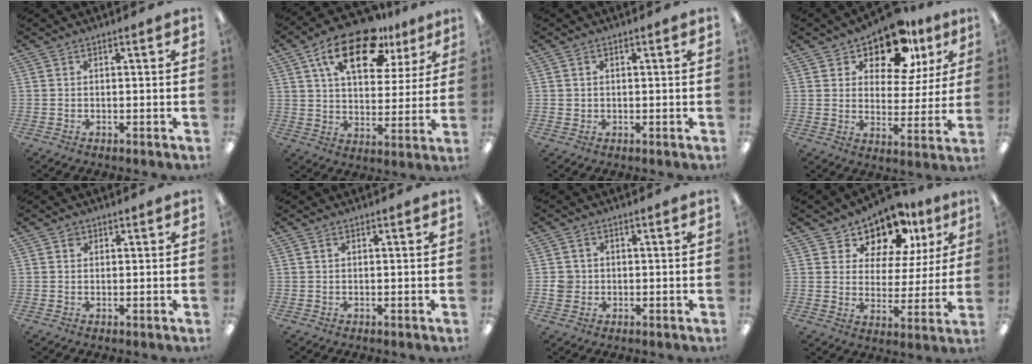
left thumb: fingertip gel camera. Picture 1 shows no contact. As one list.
[{"total": 18.9, "force": [11.1, 9.2, 12.3], "torque": [-0.200, -0.040, 0.187]}, {"total": 1.1, "force": [0.5, 1.0, 0.2], "torque": [-0.005, 0.005, 0.007]}, {"total": 14.1, "force": [10.4, 6.6, 6.9], "torque": [-0.123, -0.057, 0.184]}, {"total": 1.4, "force": [0.8, 1.1, 0.4], "torque": [-0.001, -0.001, 0.013]}, {"total": 0.7, "force": [0.4, 0.3, 0.4], "torque": [-0.009, 0.004, 0.007]}, {"total": 3.4, "force": [0.0, 3.3, 1.0], "torque": [-0.014, 0.004, -0.002]}, {"total": 12.3, "force": [10.0, 6.1, 3.7], "torque": [-0.079, -0.076, 0.185]}]